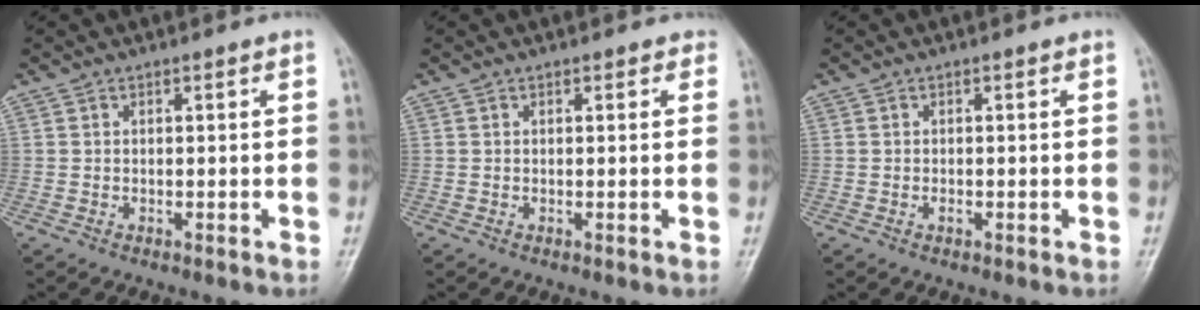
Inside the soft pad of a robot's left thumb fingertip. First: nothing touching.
{"total": 0.9, "force": [0.6, 0.6, 0.4], "torque": [0.006, -0.001, 0.001]}
{"total": 0.6, "force": [-0.2, 0.3, 0.4], "torque": [-0.007, 0.000, -0.005]}